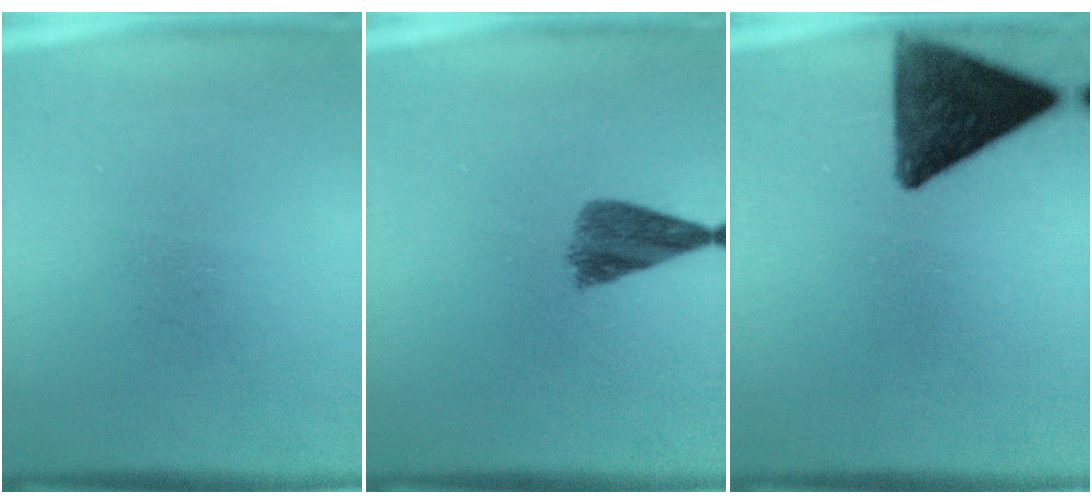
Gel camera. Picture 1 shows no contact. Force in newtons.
{"total": 5.3}
{"total": 12.4}